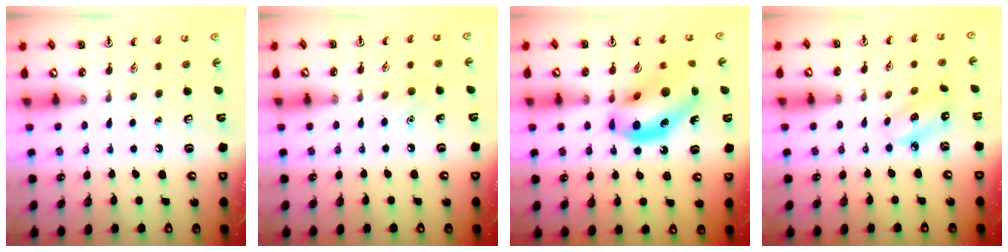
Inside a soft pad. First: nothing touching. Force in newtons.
{"total": 5.5, "press": 5.2, "slide": 1.6}
{"total": 16.4, "press": 15.7, "slide": 4.8}
{"total": 4.3, "press": 4.3, "slide": 0.6}